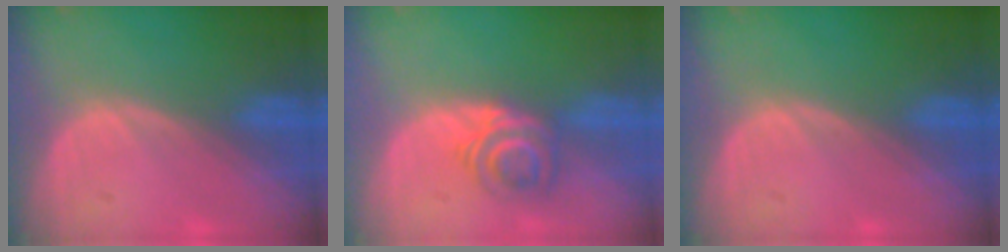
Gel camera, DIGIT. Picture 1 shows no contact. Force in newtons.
{"total": 5.9, "press": 4.9, "slide": 3.3}
{"total": 0.0}